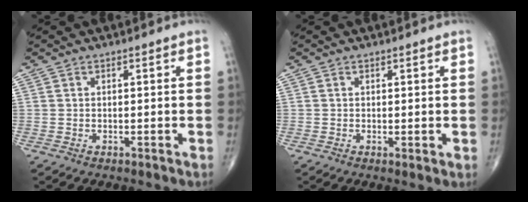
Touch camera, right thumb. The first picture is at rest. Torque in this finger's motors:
{"motor_torque": [-0.45, -0.09, -0.14, 0.11, -0.18]}